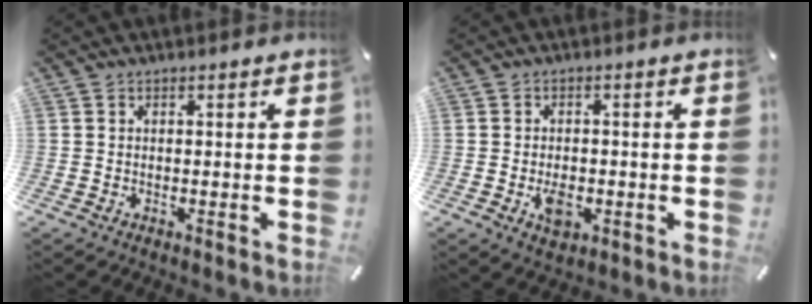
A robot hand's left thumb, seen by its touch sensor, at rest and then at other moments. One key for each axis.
{"total": 4.9, "fx": -1.4, "fy": 3.2, "fz": 3.4, "tx": -0.062, "ty": 0.000, "tz": -0.026}